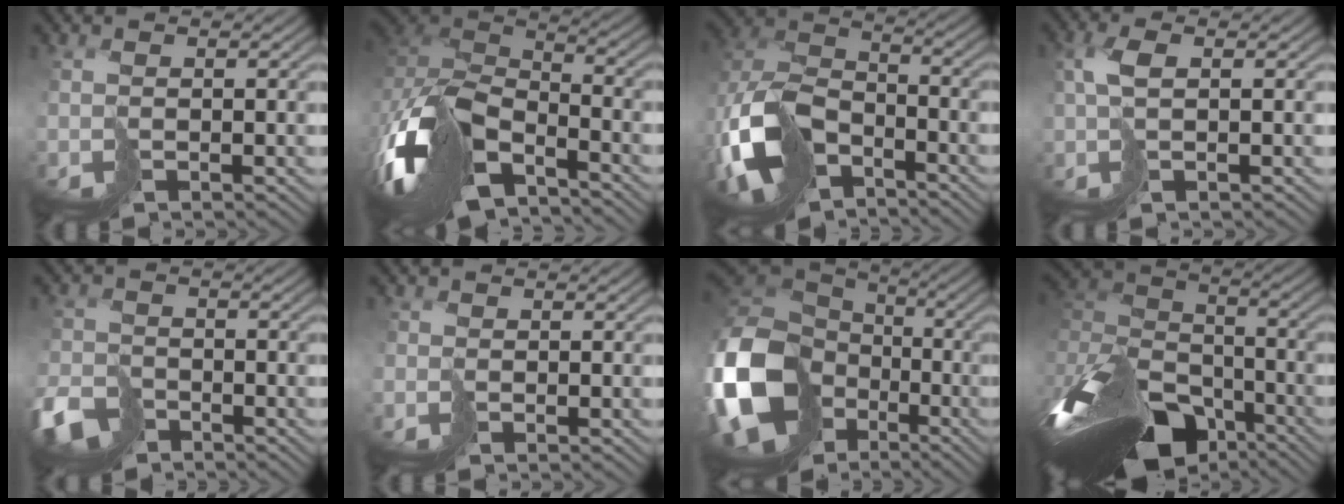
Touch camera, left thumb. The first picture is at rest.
{"total": 15.1, "force": [-7.5, 7.8, 10.5], "torque": [-0.277, -0.022, -0.136]}
{"total": 13.8, "force": [-6.8, 8.5, 8.5], "torque": [-0.221, -0.030, -0.134]}
{"total": 3.1, "force": [0.7, 1.2, 2.8], "torque": [-0.062, 0.007, 0.014]}
{"total": 6.3, "force": [-4.7, 3.4, 2.5], "torque": [-0.059, -0.014, -0.100]}
{"total": 0.9, "force": [-0.4, 0.7, 0.2], "torque": [-0.003, -0.002, -0.008]}
{"total": 19.8, "force": [-5.3, 15.7, 10.9], "torque": [-0.311, -0.049, -0.084]}
{"total": 16.8, "force": [-9.3, 9.4, 10.4], "torque": [-0.270, -0.009, -0.146]}